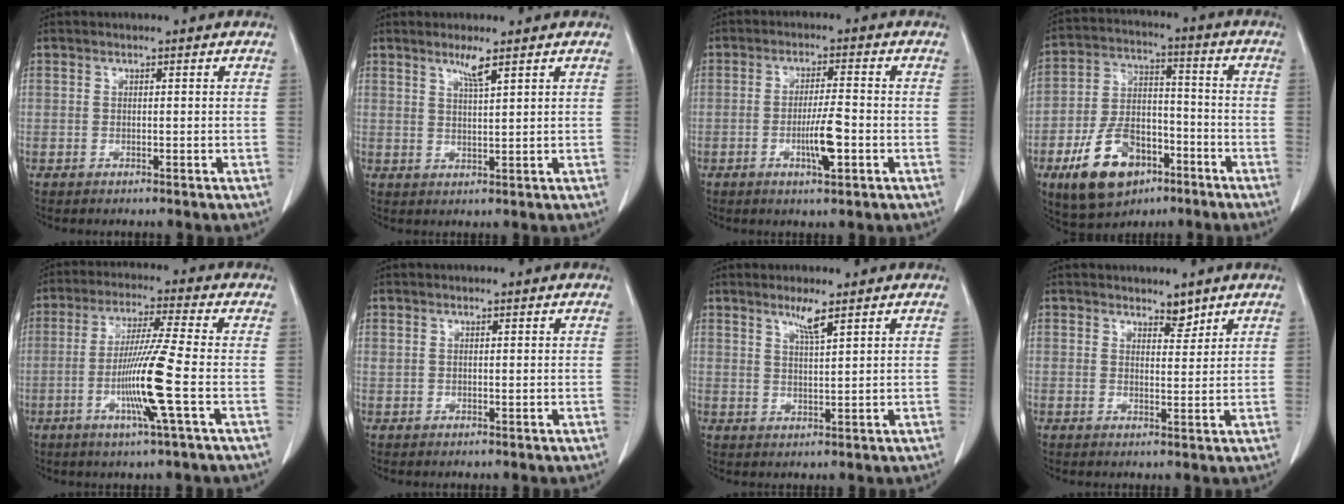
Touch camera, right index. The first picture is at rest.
{"total": 2.8, "force": [2.0, -0.3, 2.0], "torque": [-0.042, -0.004, 0.040]}
{"total": 5.6, "force": [-1.8, 0.6, 5.3], "torque": [-0.096, -0.005, -0.031]}
{"total": 13.9, "force": [-7.3, 8.1, 8.6], "torque": [-0.168, 0.012, -0.120]}
{"total": 10.5, "force": [-2.8, -1.6, 9.9], "torque": [-0.196, -0.014, -0.056]}
{"total": 0.6, "force": [0.4, 0.3, 0.3], "torque": [-0.010, 0.002, 0.010]}
{"total": 3.1, "force": [2.2, -0.3, 2.2], "torque": [-0.045, -0.005, 0.044]}
{"total": 2.3, "force": [2.1, 0.8, 0.7], "torque": [-0.008, -0.006, 0.033]}